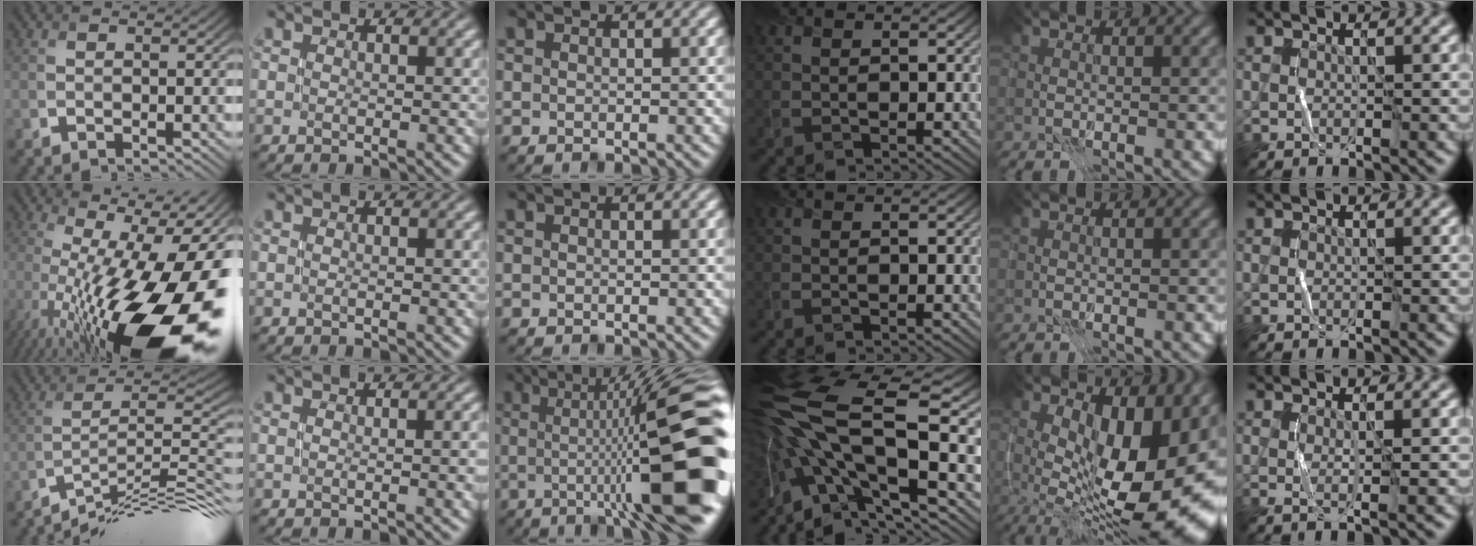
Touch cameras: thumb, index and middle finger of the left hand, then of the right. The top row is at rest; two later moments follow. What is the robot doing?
{"motion": "open", "object": "stapler"}